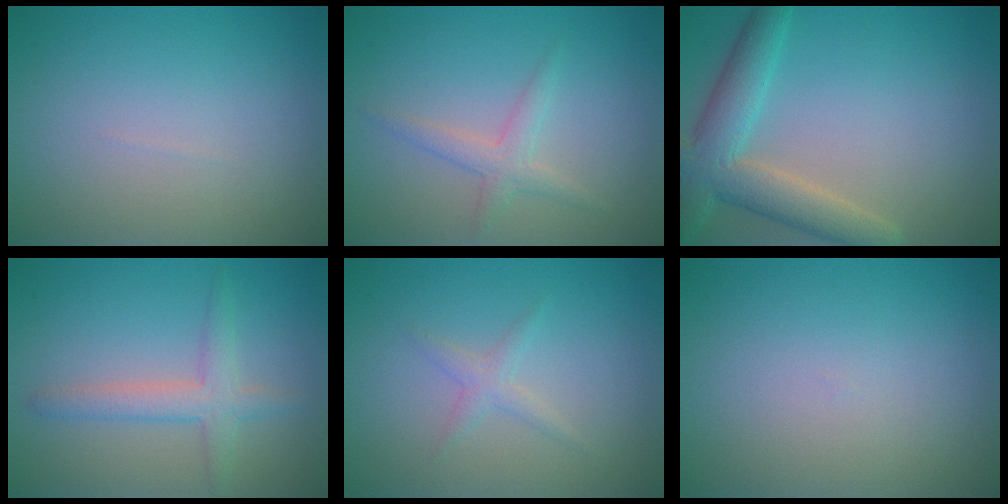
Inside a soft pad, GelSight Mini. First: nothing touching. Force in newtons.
{"total": 2.0, "press": 2.0, "slide": 0.1}
{"total": 5.8, "press": 5.8, "slide": 0.4}
{"total": 2.9, "press": 2.9, "slide": 0.2}
{"total": 1.8, "press": 1.8, "slide": 0.1}
{"total": 0.0}